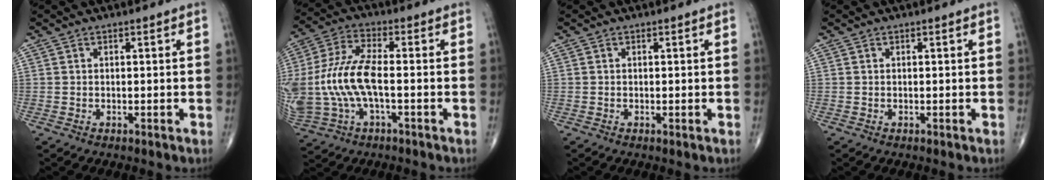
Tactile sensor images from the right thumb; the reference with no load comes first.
{"total": 15.7, "force": [-1.8, 7.2, 13.8], "torque": [-0.326, 0.024, -0.027]}
{"total": 0.0}
{"total": 0.0}